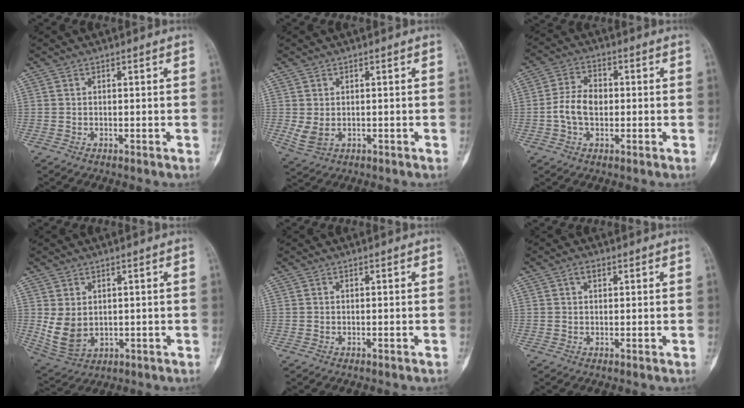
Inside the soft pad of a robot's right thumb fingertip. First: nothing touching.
{"total": 3.4, "force": [-0.1, 2.5, 2.4], "torque": [-0.053, -0.004, 0.010]}
{"total": 6.7, "force": [-0.7, 4.5, 4.9], "torque": [-0.092, 0.018, -0.019]}
{"total": 7.1, "force": [0.6, 5.2, 4.8], "torque": [-0.088, -0.010, 0.035]}
{"total": 0.0}
{"total": 1.7, "force": [0.8, 1.1, 1.1], "torque": [-0.017, 0.004, 0.013]}